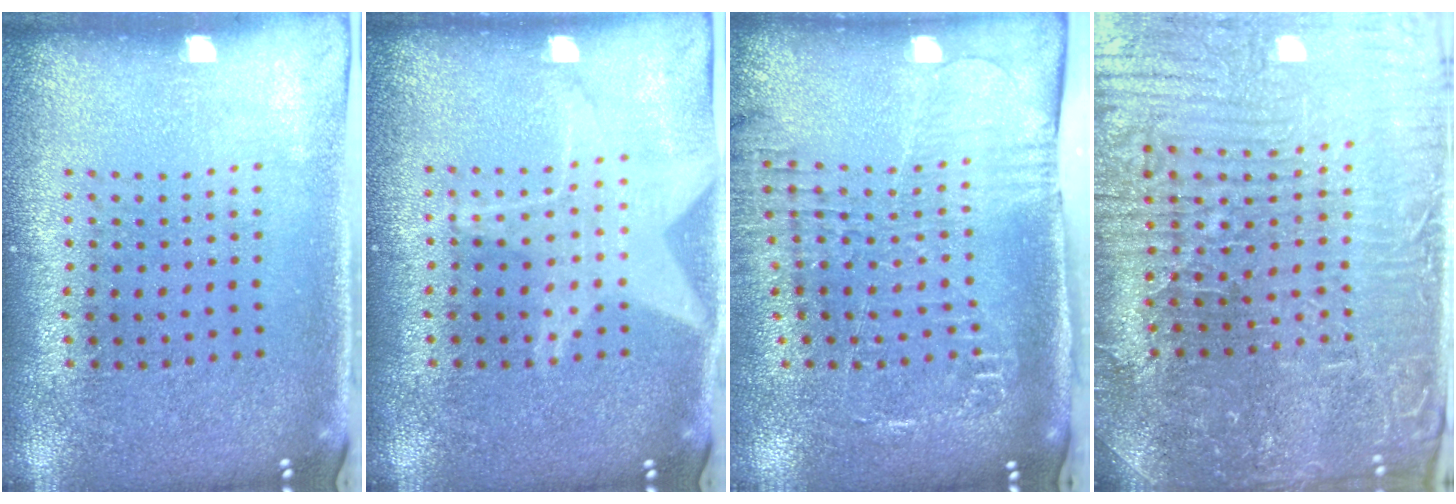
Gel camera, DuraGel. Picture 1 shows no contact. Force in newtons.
{"total": 2.4, "press": 2.4, "slide": 0.3}
{"total": 1.9, "press": 1.8, "slide": 0.8}
{"total": 4.9, "press": 4.8, "slide": 1.0}